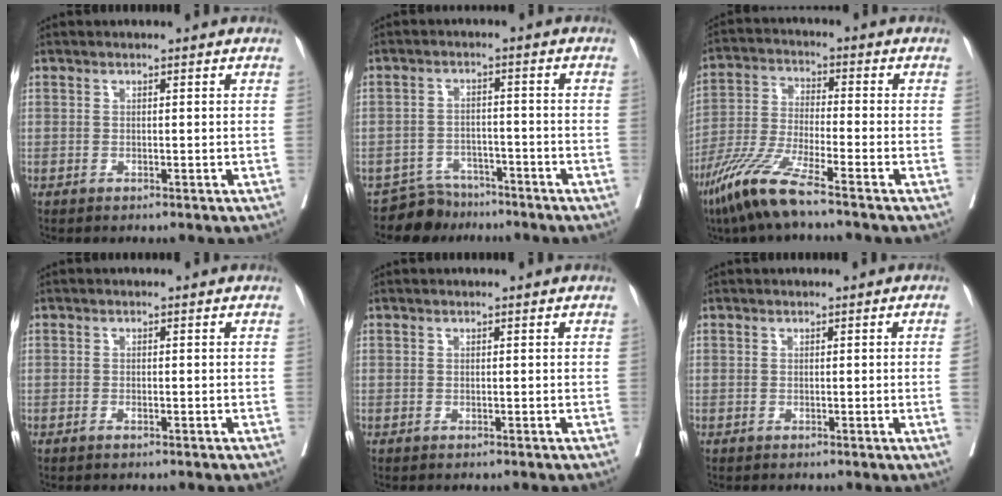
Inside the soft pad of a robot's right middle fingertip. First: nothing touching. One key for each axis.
{"total": 4.7, "fx": -4.2, "fy": 2.0, "fz": -0.7, "tx": 0.011, "ty": 0.004, "tz": -0.071}
{"total": 9.5, "fx": -6.7, "fy": 0.0, "fz": 6.8, "tx": -0.146, "ty": -0.031, "tz": -0.139}
{"total": 0.8, "fx": -0.5, "fy": 0.3, "fz": 0.6, "tx": -0.011, "ty": 0.000, "tz": -0.008}
{"total": 0.0}
{"total": 1.9, "fx": -0.1, "fy": -0.8, "fz": 1.7, "tx": -0.027, "ty": -0.004, "tz": 0.003}